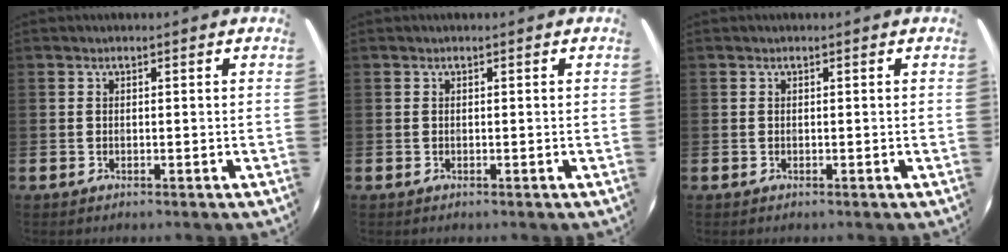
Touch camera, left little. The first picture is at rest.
{"total": 0.0}
{"total": 0.0}